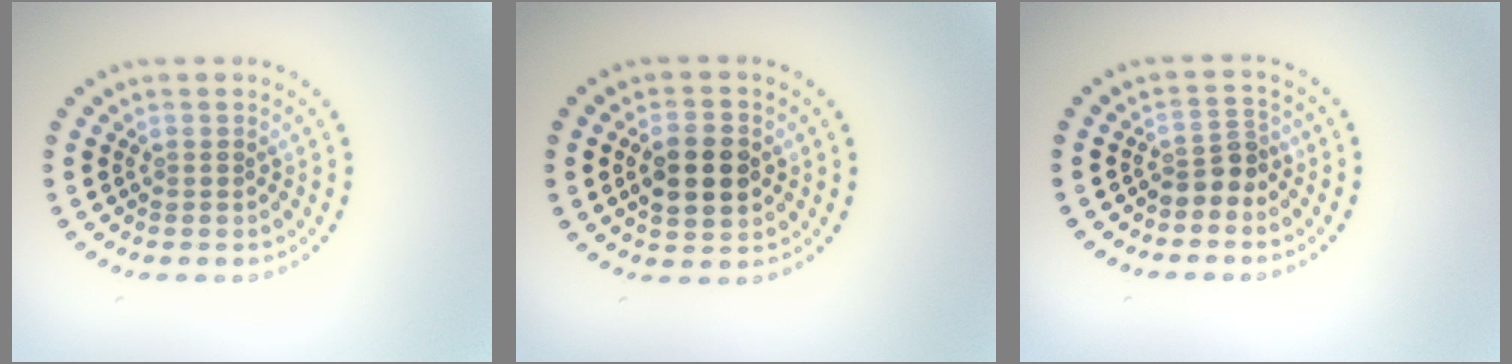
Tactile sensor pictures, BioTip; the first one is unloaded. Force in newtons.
{"total": 4.6, "press": 4.6, "slide": 0.2}
{"total": 2.2, "press": 1.7, "slide": 1.4}